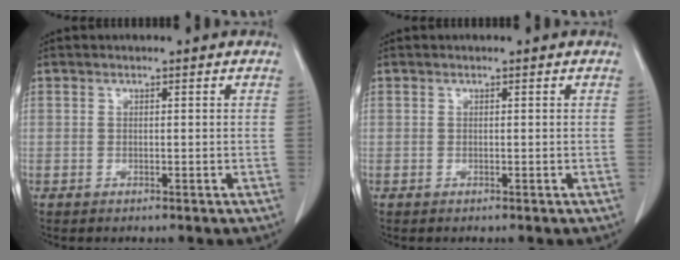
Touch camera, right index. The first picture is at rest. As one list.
[{"total": 0.0}]